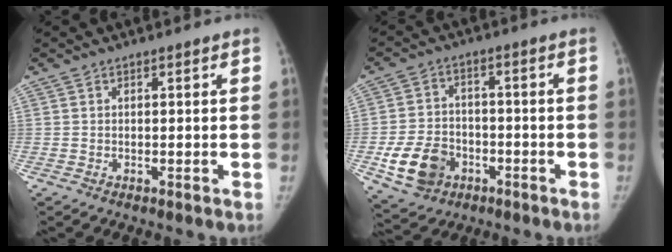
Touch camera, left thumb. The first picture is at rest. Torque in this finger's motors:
{"motor_torque": [0.42, 1.99, 0.18, -0.04, 0.28]}